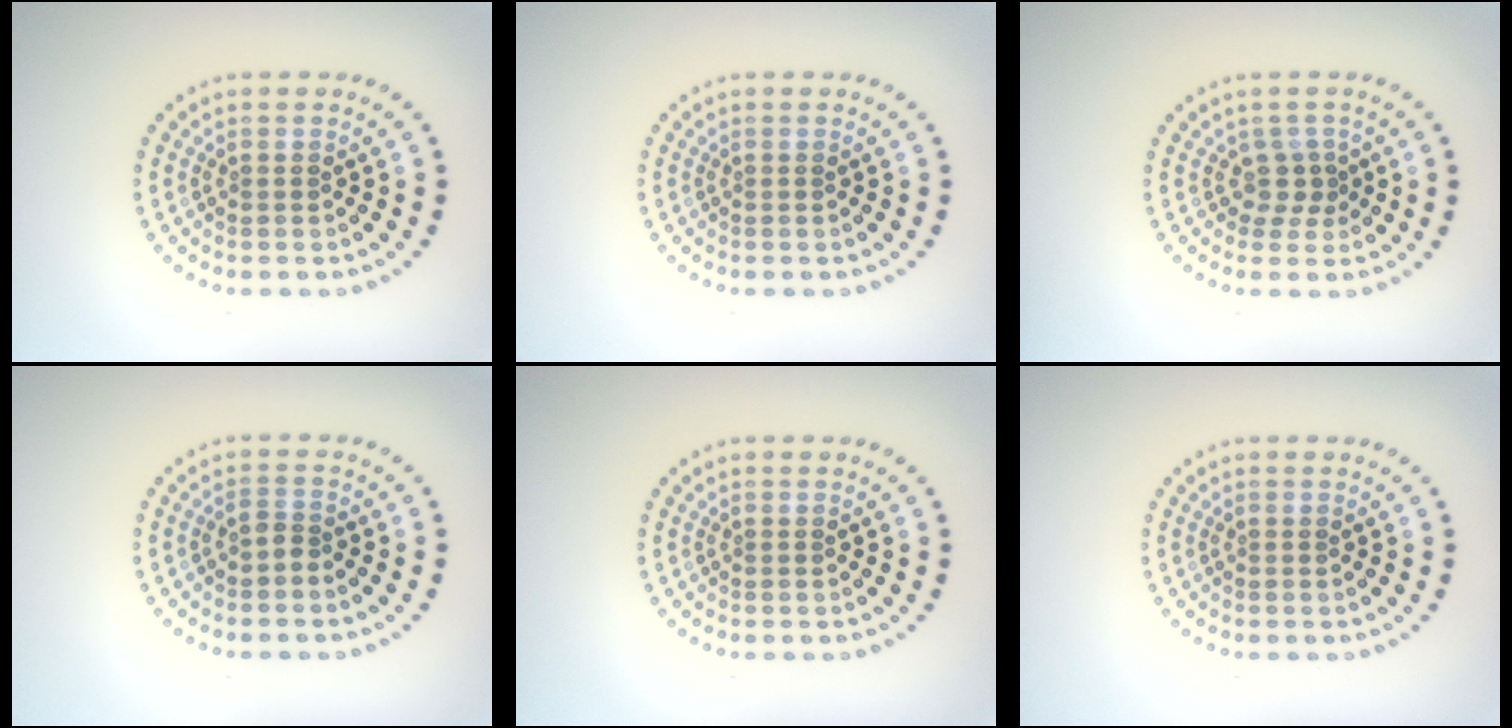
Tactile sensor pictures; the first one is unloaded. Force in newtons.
{"total": 0.0}
{"total": 1.8, "press": 1.1, "slide": 1.4}
{"total": 1.0, "press": 0.6, "slide": 0.7}
{"total": 0.0}
{"total": 0.0}